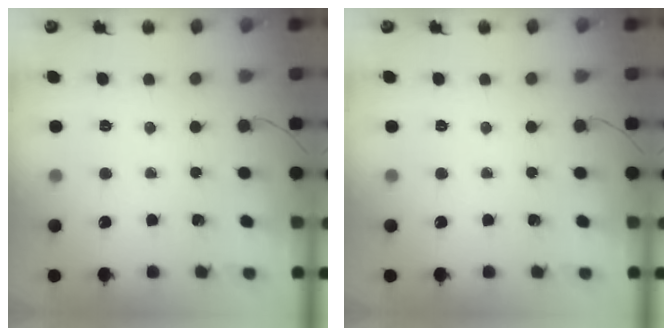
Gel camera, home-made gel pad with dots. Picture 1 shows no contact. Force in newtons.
{"total": 0.0}